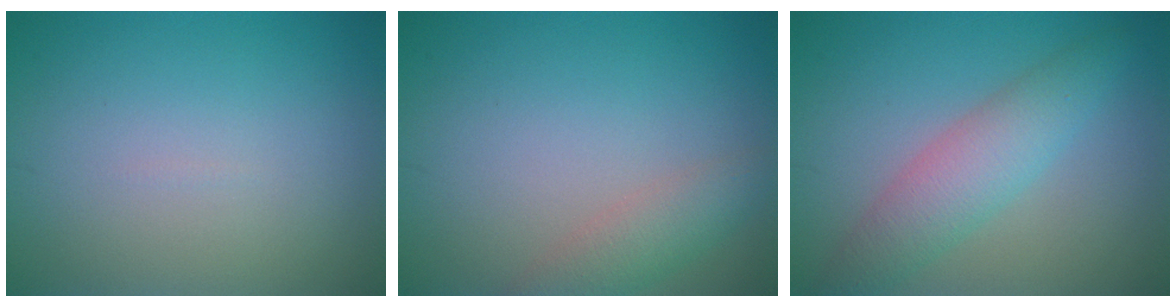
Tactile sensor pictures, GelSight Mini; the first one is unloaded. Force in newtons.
{"total": 2.6, "press": 2.6, "slide": 0.1}
{"total": 4.3, "press": 4.2, "slide": 0.1}